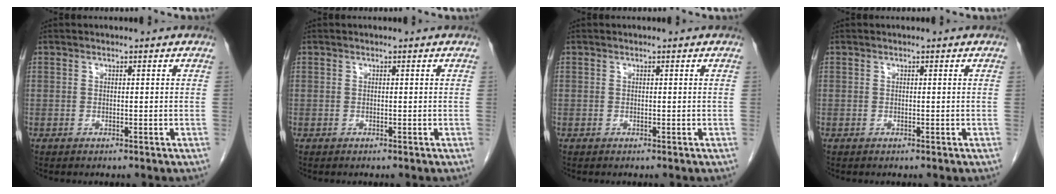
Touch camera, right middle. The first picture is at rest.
{"total": 0.0}
{"total": 0.0}
{"total": 0.0}